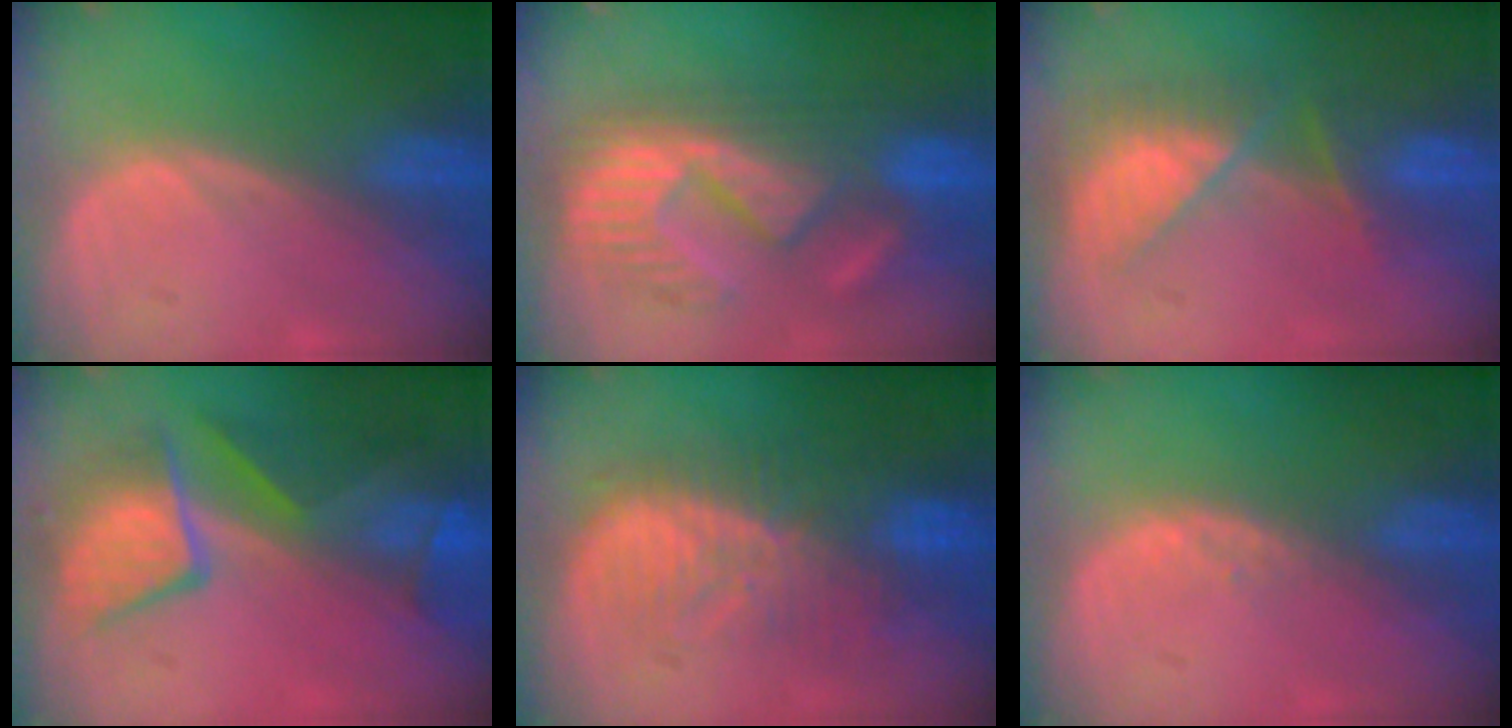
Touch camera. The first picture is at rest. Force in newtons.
{"total": 10.3, "press": 10.2, "slide": 1.7}
{"total": 8.0, "press": 6.9, "slide": 4.1}
{"total": 9.7, "press": 8.6, "slide": 4.6}
{"total": 10.0, "press": 9.0, "slide": 4.2}
{"total": 1.1, "press": 0.8, "slide": 0.7}